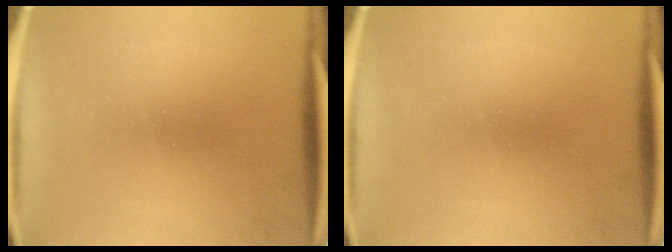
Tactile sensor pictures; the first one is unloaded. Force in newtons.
{"total": 0.0}